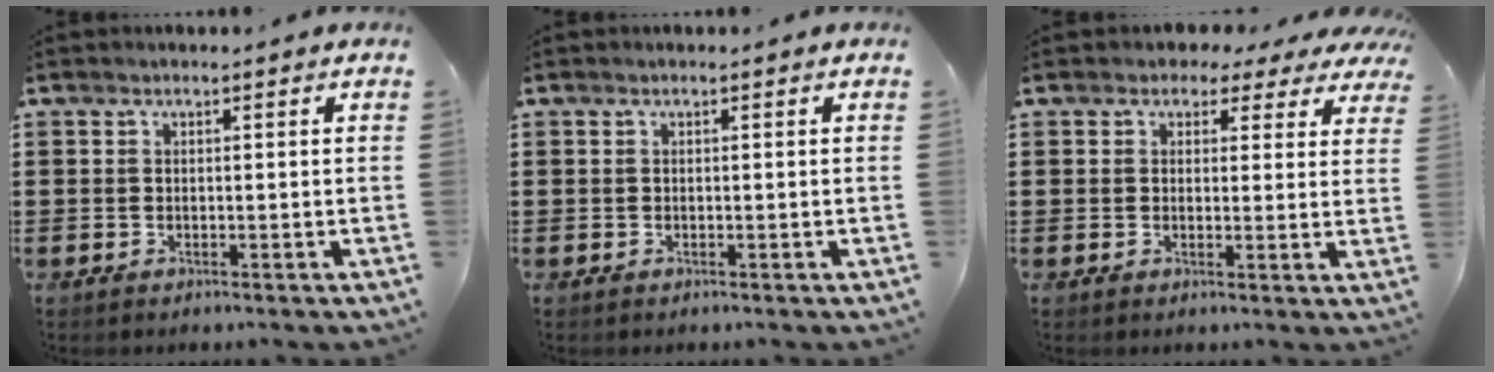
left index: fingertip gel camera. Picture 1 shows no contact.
{"total": 0.0}
{"total": 2.4, "force": [1.8, 1.6, 0.6], "torque": [-0.016, 0.000, 0.029]}